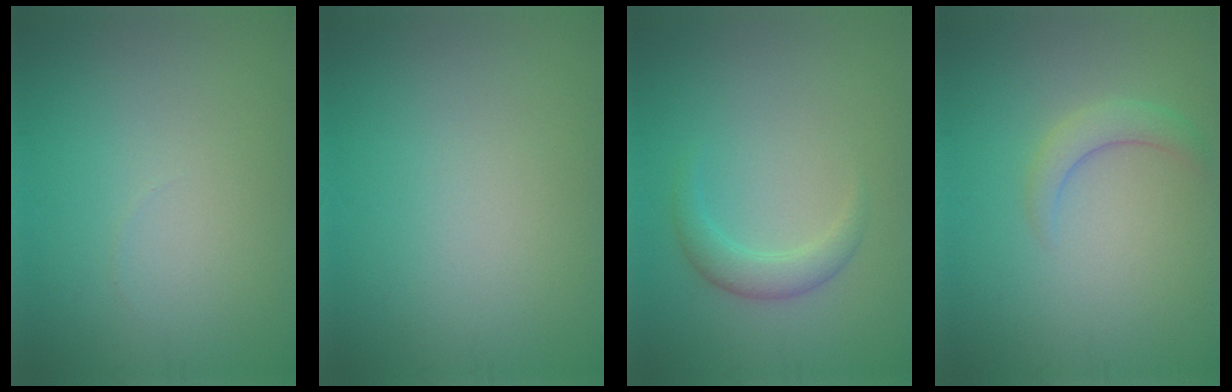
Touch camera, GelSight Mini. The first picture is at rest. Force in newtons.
{"total": 0.0}
{"total": 2.2, "press": 2.2, "slide": 0.1}
{"total": 2.1, "press": 2.0, "slide": 0.3}